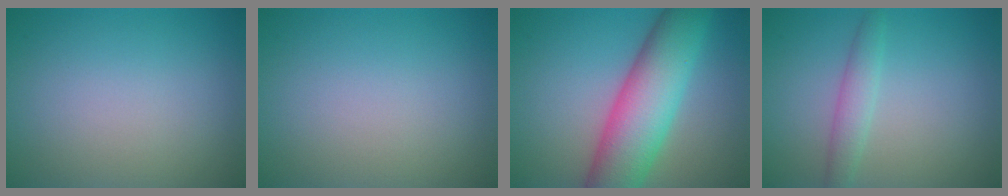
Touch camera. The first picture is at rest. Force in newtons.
{"total": 0.0}
{"total": 9.7, "press": 9.7, "slide": 0.3}
{"total": 2.1, "press": 2.1, "slide": 0.1}